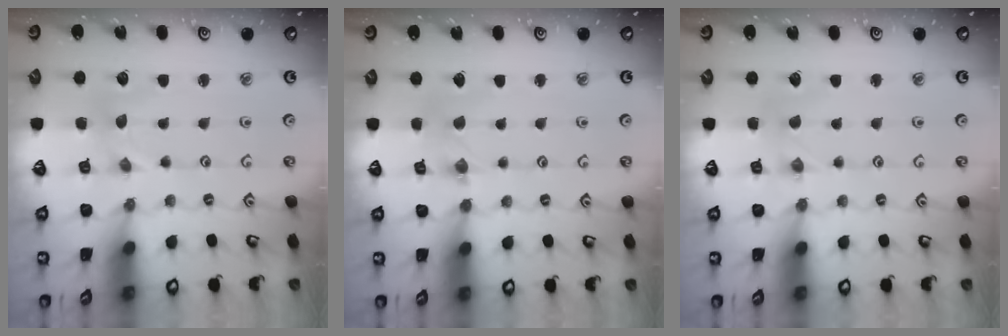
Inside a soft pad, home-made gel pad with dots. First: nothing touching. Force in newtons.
{"total": 1.3, "press": 1.3, "slide": 0.2}
{"total": 0.0}